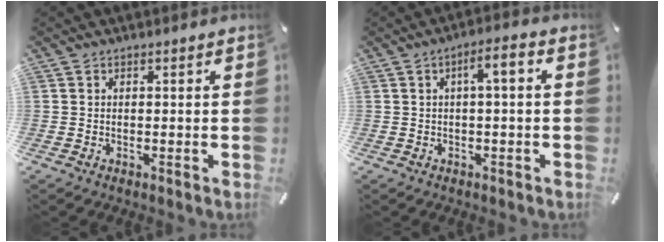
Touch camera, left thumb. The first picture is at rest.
{"total": 4.5, "force": [0.1, 0.9, 4.4], "torque": [-0.077, 0.007, -0.006]}